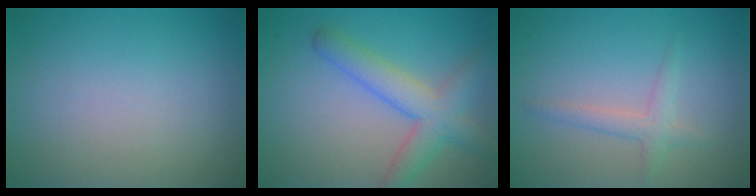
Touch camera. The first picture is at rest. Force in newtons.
{"total": 4.8, "press": 4.8, "slide": 0.3}
{"total": 1.2, "press": 1.2, "slide": 0.1}